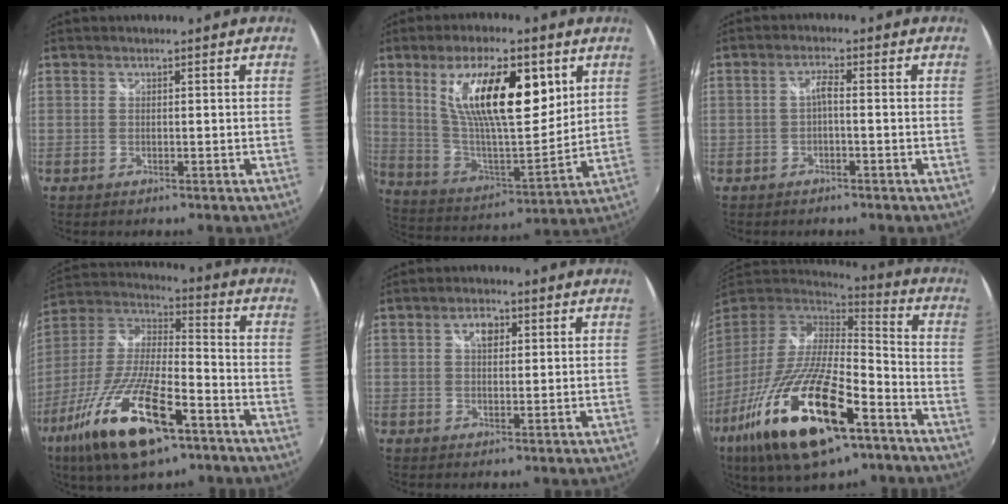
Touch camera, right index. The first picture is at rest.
{"total": 20.1, "force": [8.1, 6.9, 17.0], "torque": [-0.292, 0.001, 0.150]}
{"total": 2.0, "force": [-0.7, 0.3, 1.8], "torque": [-0.037, 0.005, -0.014]}
{"total": 22.5, "force": [-12.0, 7.2, 17.7], "torque": [-0.356, -0.049, -0.221]}
{"total": 3.3, "force": [1.1, 2.1, 2.3], "torque": [-0.035, 0.009, 0.017]}
{"total": 28.2, "force": [-15.1, 9.0, 22.0], "torque": [-0.429, -0.063, -0.264]}